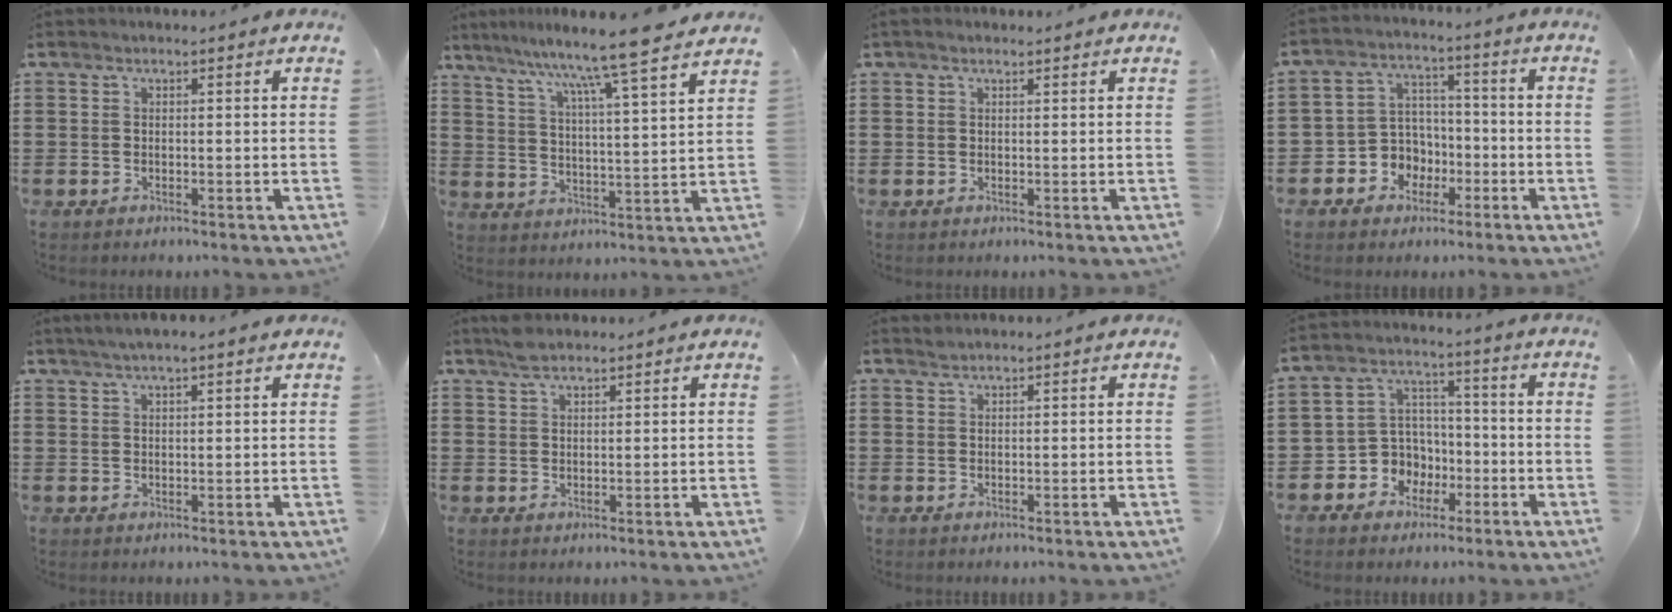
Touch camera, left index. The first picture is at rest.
{"total": 8.5, "force": [7.4, -1.5, 4.0], "torque": [-0.097, -0.055, 0.116]}
{"total": 0.8, "force": [0.6, 0.2, 0.6], "torque": [-0.011, 0.003, 0.010]}
{"total": 6.1, "force": [-2.5, 5.5, 1.3], "torque": [-0.054, 0.008, -0.050]}
{"total": 2.4, "force": [1.8, 0.2, 1.5], "torque": [-0.032, 0.004, 0.033]}
{"total": 2.9, "force": [2.4, 1.0, 1.3], "torque": [-0.031, 0.004, 0.045]}
{"total": 0.8, "force": [0.8, 0.1, 0.2], "torque": [-0.006, -0.001, 0.016]}
{"total": 7.0, "force": [-2.8, 6.2, 1.4], "torque": [-0.064, 0.007, -0.055]}